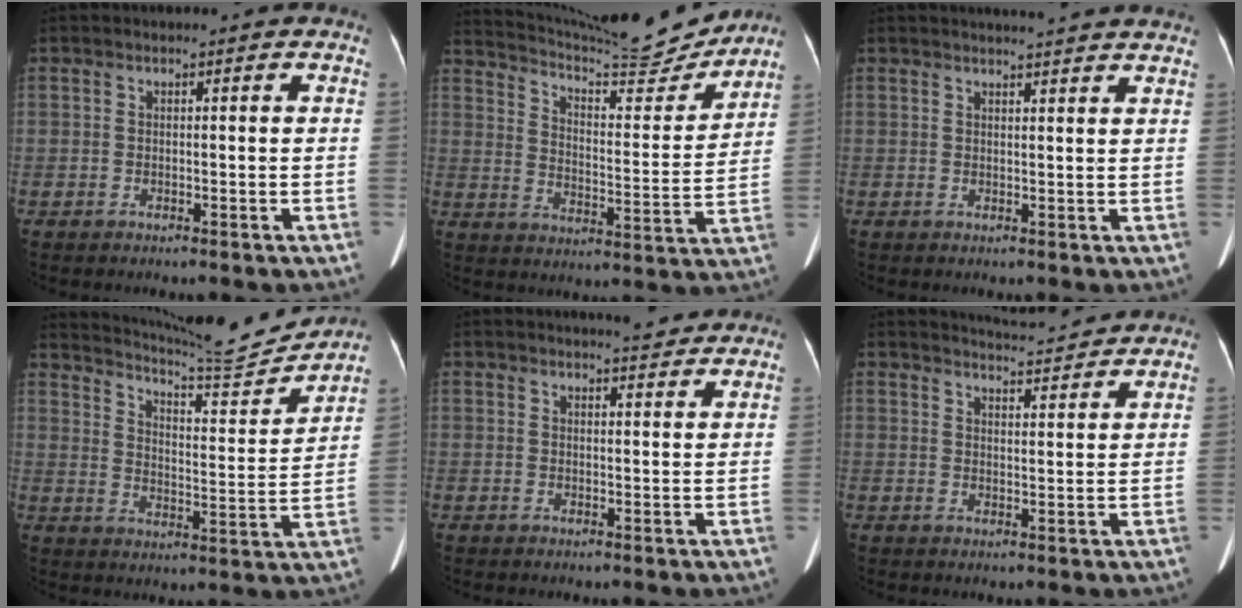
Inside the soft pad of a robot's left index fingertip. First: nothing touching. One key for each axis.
{"total": 18.6, "fx": 17.7, "fy": 1.0, "fz": 5.8, "tx": -0.108, "ty": -0.038, "tz": 0.255}
{"total": 8.6, "fx": 8.0, "fy": -0.3, "fz": 3.0, "tx": -0.041, "ty": 0.013, "tz": 0.084}
{"total": 15.7, "fx": 15.3, "fy": -0.4, "fz": 3.6, "tx": -0.076, "ty": -0.047, "tz": 0.217}
{"total": 4.2, "fx": 3.9, "fy": 0.5, "fz": 1.3, "tx": -0.023, "ty": -0.002, "tz": 0.047}
{"total": 5.7, "fx": 5.7, "fy": -0.1, "fz": 0.4, "tx": -0.020, "ty": 0.001, "tz": 0.079}